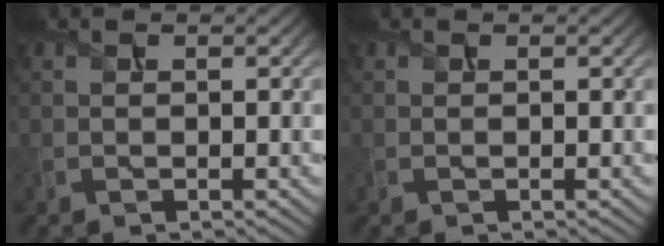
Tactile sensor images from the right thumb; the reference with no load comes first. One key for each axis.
{"total": 0.0}